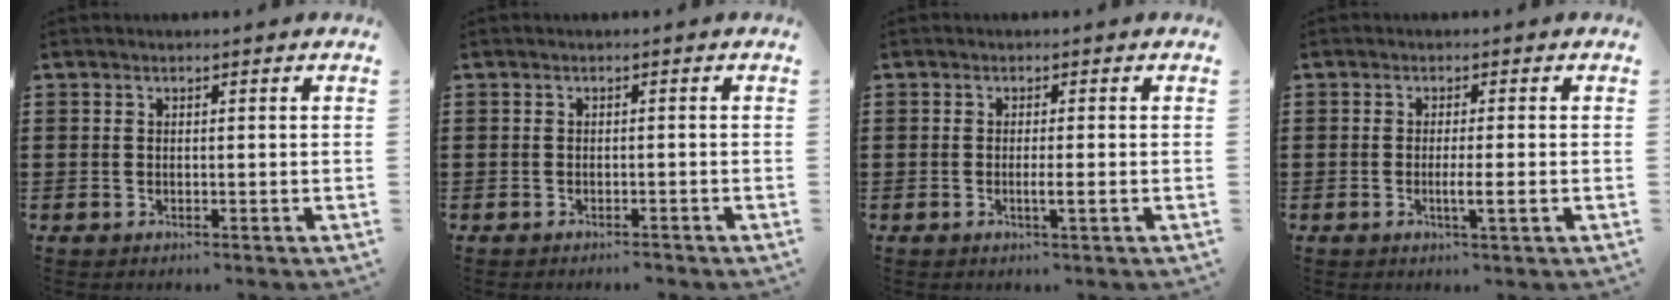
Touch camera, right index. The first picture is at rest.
{"total": 0.8, "force": [-0.8, 0.1, 0.2], "torque": [-0.008, -0.002, -0.015]}
{"total": 2.1, "force": [-0.6, -0.1, 2.0], "torque": [-0.032, -0.005, -0.012]}
{"total": 2.9, "force": [-0.9, -0.1, 2.8], "torque": [-0.046, -0.007, -0.018]}